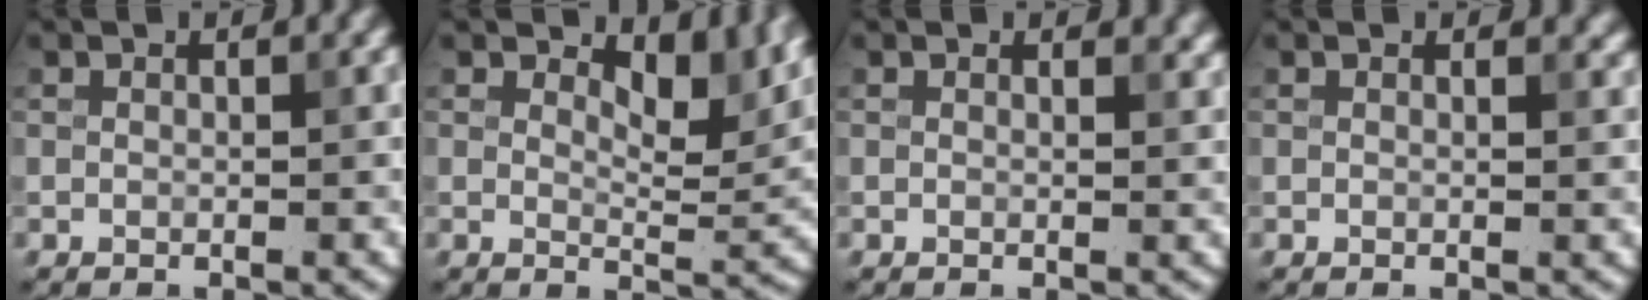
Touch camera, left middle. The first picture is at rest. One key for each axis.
{"total": 6.7, "fx": 4.3, "fy": 2.7, "fz": 4.3, "tx": -0.054, "ty": -0.004, "tz": 0.061}
{"total": 0.9, "fx": 0.7, "fy": 0.4, "fz": 0.4, "tx": -0.002, "ty": -0.003, "tz": 0.011}
{"total": 0.6, "fx": 0.5, "fy": 0.3, "fz": 0.3, "tx": -0.003, "ty": -0.003, "tz": 0.008}